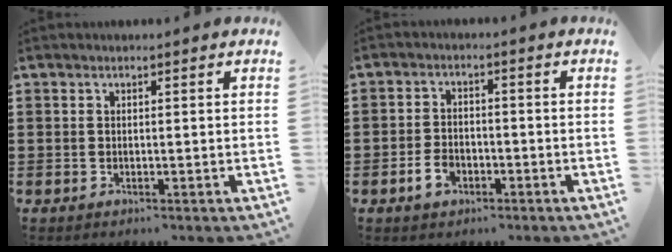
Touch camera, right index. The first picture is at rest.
{"total": 3.5, "force": [-1.9, 2.2, 1.9], "torque": [-0.050, -0.003, -0.041]}